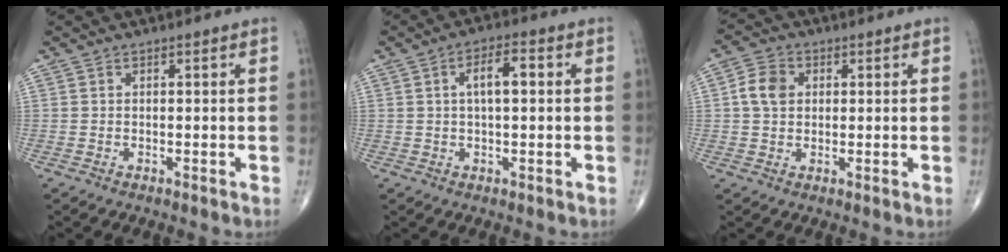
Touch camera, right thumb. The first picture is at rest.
{"total": 5.3, "force": [0.9, 2.1, 4.8], "torque": [-0.076, 0.010, 0.010]}
{"total": 5.4, "force": [0.9, 4.2, 3.3], "torque": [-0.056, 0.006, 0.011]}